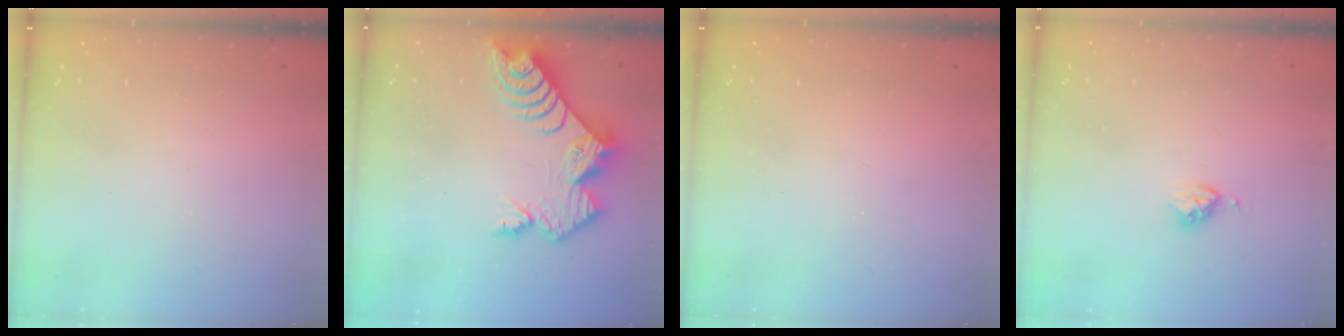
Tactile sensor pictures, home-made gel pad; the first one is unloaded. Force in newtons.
{"total": 11.7, "press": 11.6, "slide": 1.0}
{"total": 0.0}
{"total": 3.6, "press": 3.6, "slide": 0.5}